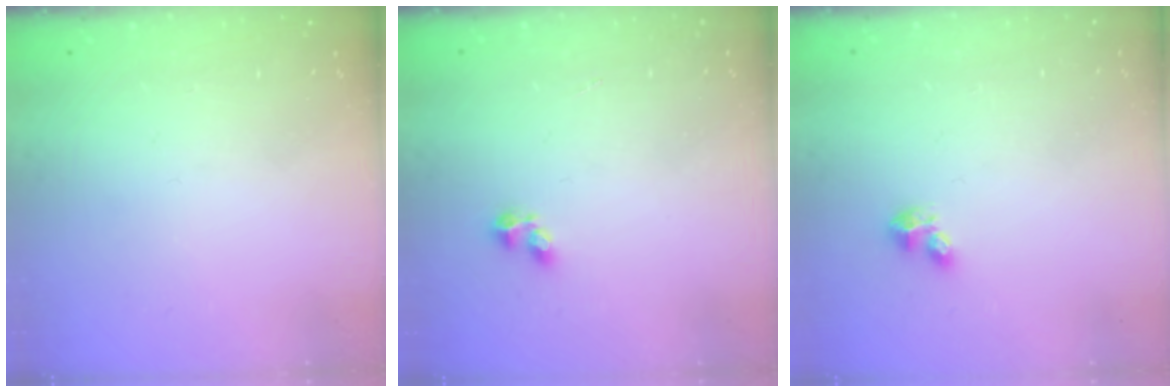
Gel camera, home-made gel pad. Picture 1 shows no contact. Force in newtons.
{"total": 2.2, "press": 2.1, "slide": 0.7}
{"total": 2.3, "press": 2.2, "slide": 0.5}